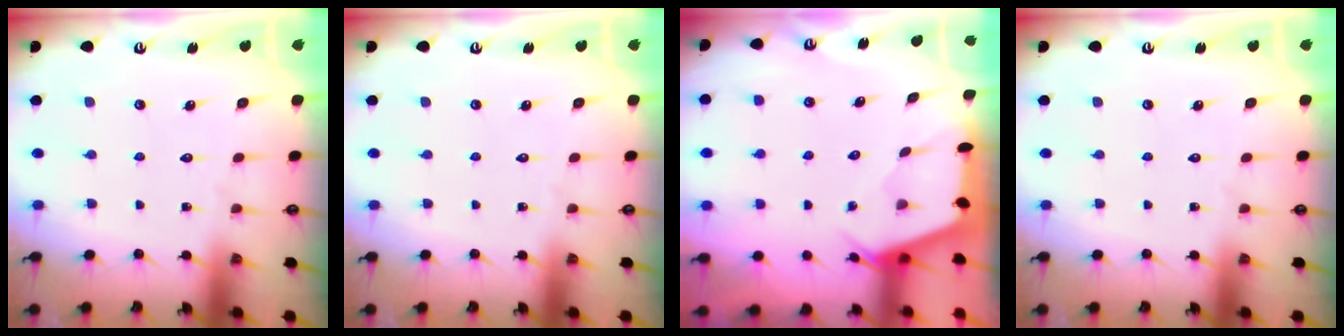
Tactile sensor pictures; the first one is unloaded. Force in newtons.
{"total": 0.0}
{"total": 3.5, "press": 3.5, "slide": 0.1}
{"total": 0.0}